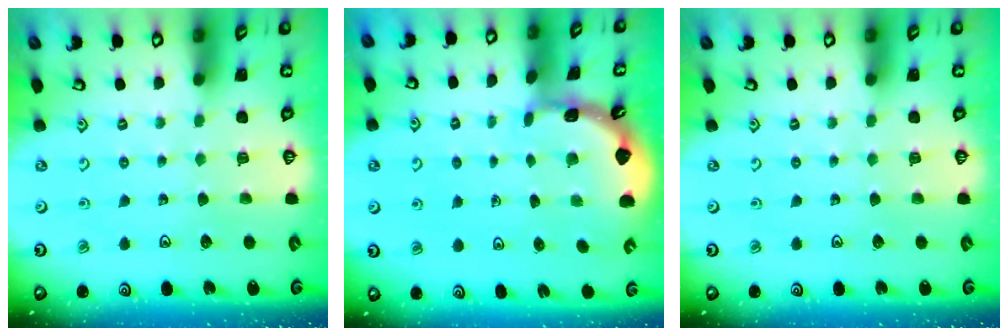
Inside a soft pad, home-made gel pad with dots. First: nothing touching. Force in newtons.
{"total": 1.8, "press": 1.8, "slide": 0.1}
{"total": 0.0}